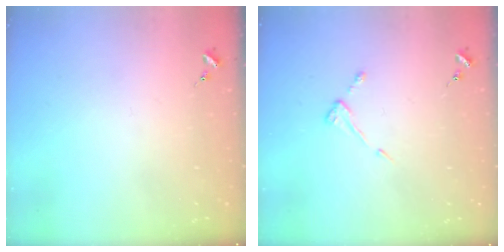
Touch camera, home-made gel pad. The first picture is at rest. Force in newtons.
{"total": 4.3, "press": 4.3, "slide": 0.5}